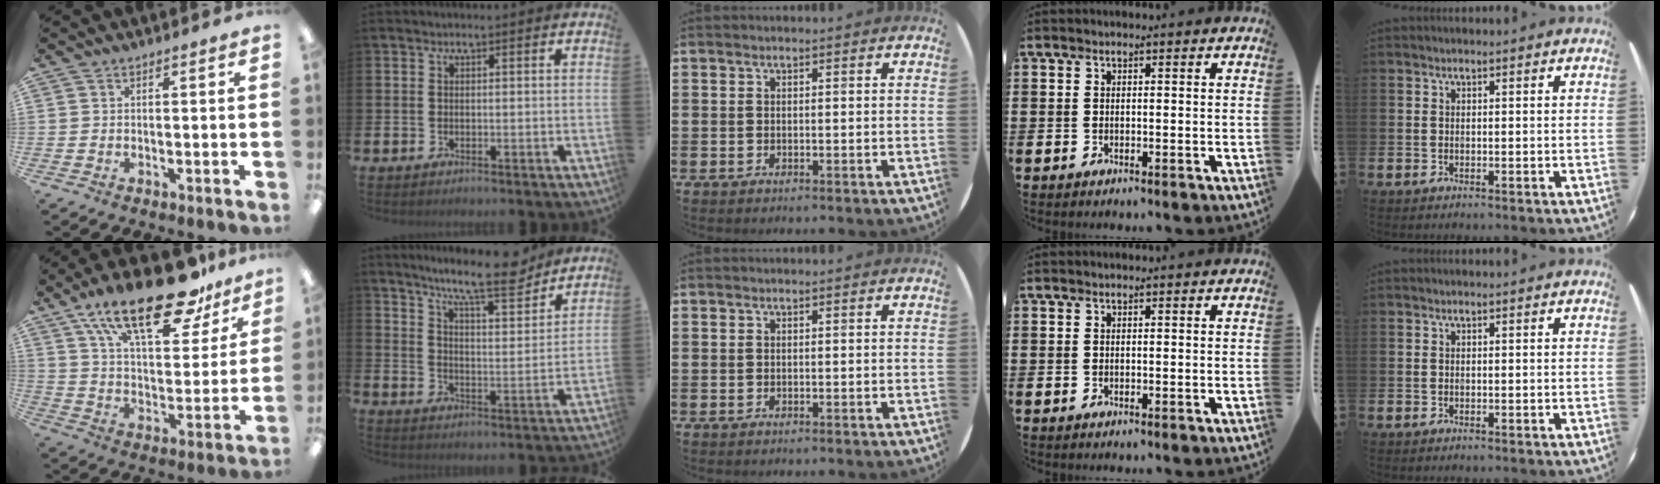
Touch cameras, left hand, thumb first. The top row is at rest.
{"thumb": {"total": 23.2, "force": [15.8, 9.0, 14.5], "torque": [-0.223, -0.089, 0.266]}, "index": {"total": 10.5, "force": [9.2, 1.4, 4.7], "torque": [-0.096, -0.051, 0.160]}}